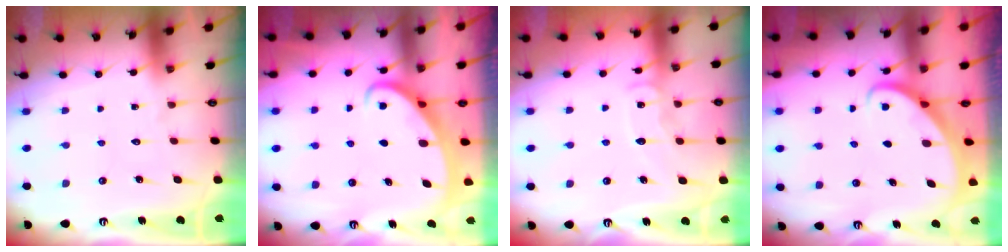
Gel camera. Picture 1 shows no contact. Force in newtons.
{"total": 2.7, "press": 2.7, "slide": 0.4}
{"total": 8.3, "press": 8.3, "slide": 0.7}
{"total": 2.7, "press": 2.7, "slide": 0.2}